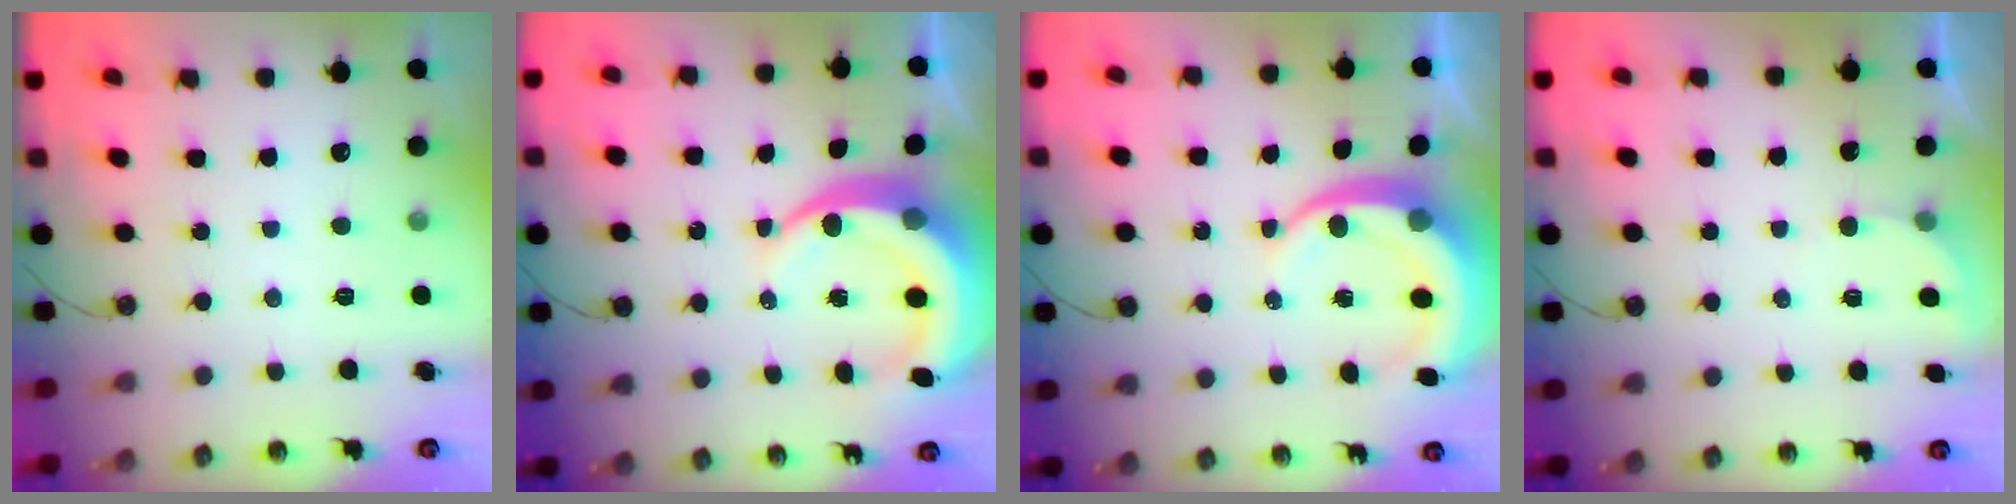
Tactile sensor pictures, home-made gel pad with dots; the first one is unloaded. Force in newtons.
{"total": 10.2, "press": 10.1, "slide": 1.4}
{"total": 8.8, "press": 8.8, "slide": 1.1}
{"total": 1.4, "press": 1.4, "slide": 0.1}